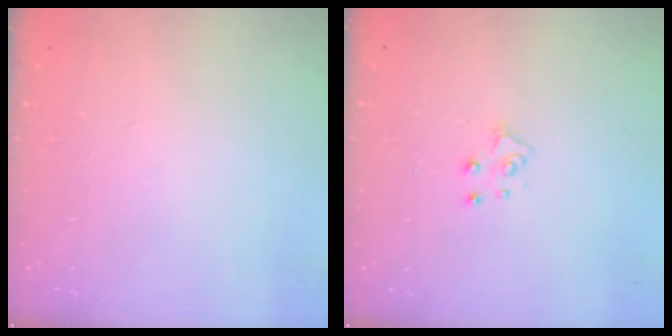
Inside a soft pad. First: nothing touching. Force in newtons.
{"total": 4.6, "press": 4.6, "slide": 0.5}